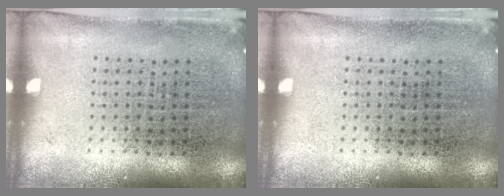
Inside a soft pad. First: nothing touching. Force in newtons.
{"total": 0.0}